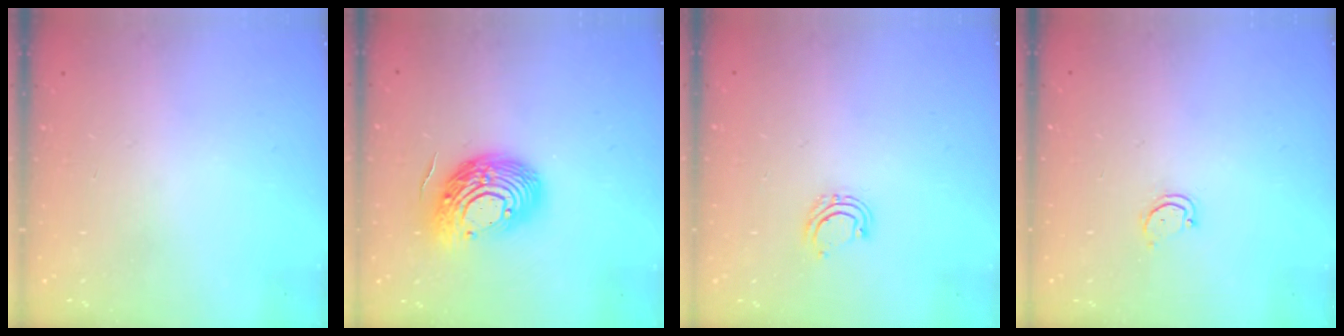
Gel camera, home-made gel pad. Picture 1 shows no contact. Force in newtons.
{"total": 16.1, "press": 16.1, "slide": 1.3}
{"total": 4.7, "press": 4.7, "slide": 0.8}
{"total": 2.7, "press": 2.7, "slide": 0.3}